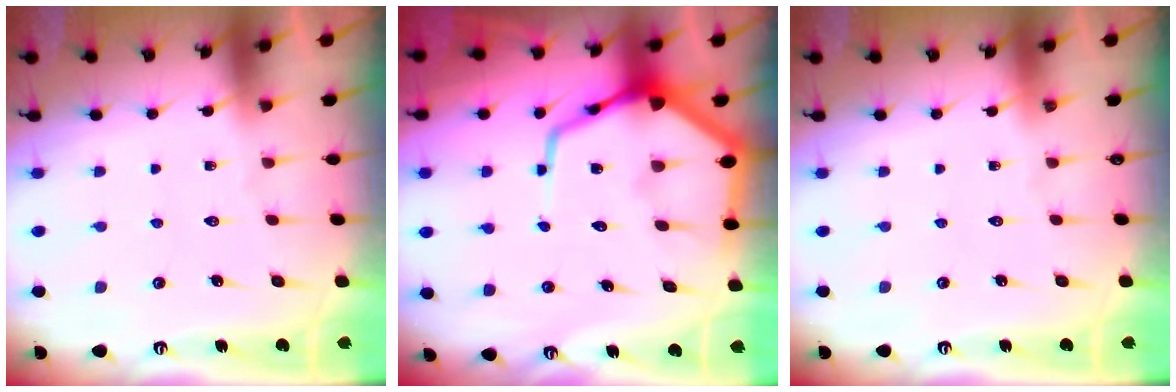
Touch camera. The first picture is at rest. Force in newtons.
{"total": 13.2, "press": 13.1, "slide": 1.5}
{"total": 0.0}